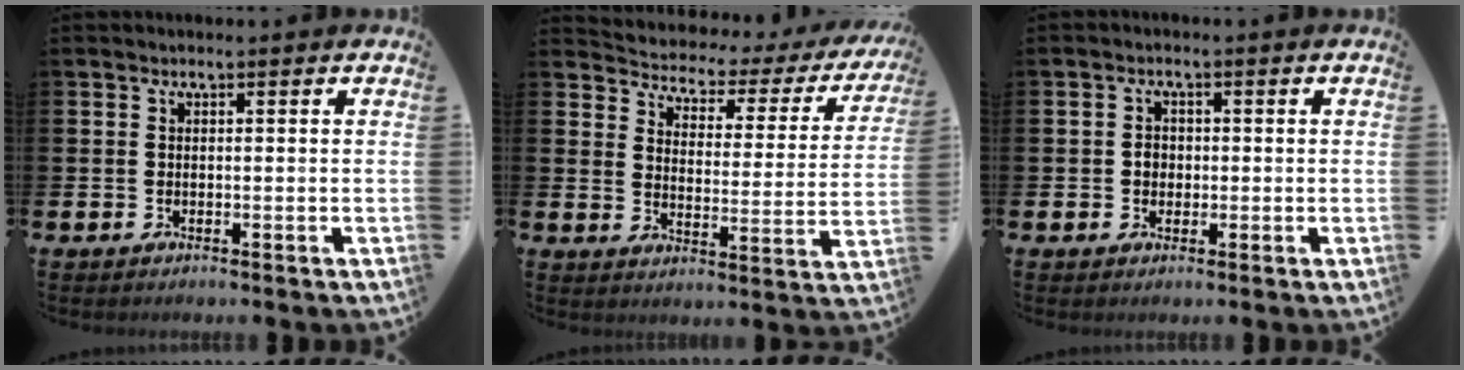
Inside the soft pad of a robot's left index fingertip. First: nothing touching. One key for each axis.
{"total": 3.1, "fx": 2.6, "fy": 1.6, "fz": 0.4, "tx": -0.031, "ty": -0.031, "tz": 0.031}
{"total": 1.9, "fx": 0.0, "fy": 1.7, "fz": 0.9, "tx": -0.001, "ty": 0.002, "tz": -0.006}